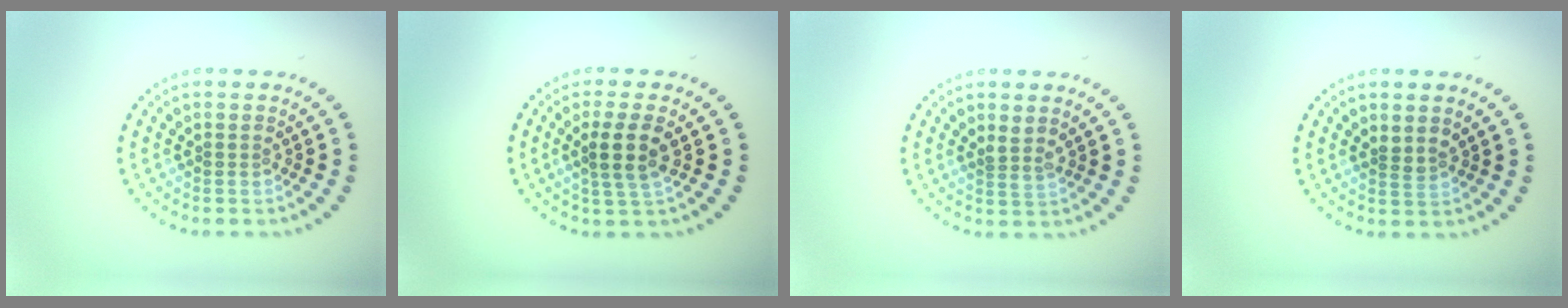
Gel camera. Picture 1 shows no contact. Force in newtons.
{"total": 2.9, "press": 2.6, "slide": 1.4}
{"total": 1.4, "press": 1.1, "slide": 0.8}
{"total": 1.1, "press": 0.7, "slide": 0.8}